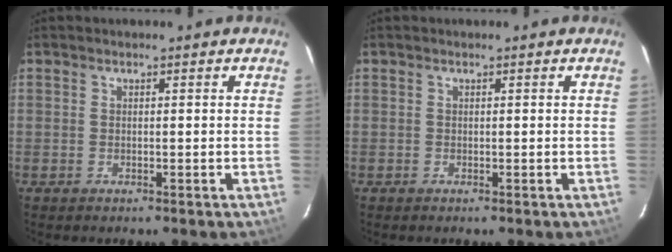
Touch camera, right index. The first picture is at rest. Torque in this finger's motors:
{"motor_torque": [0.35, -0.02, 0.09, 0.01]}